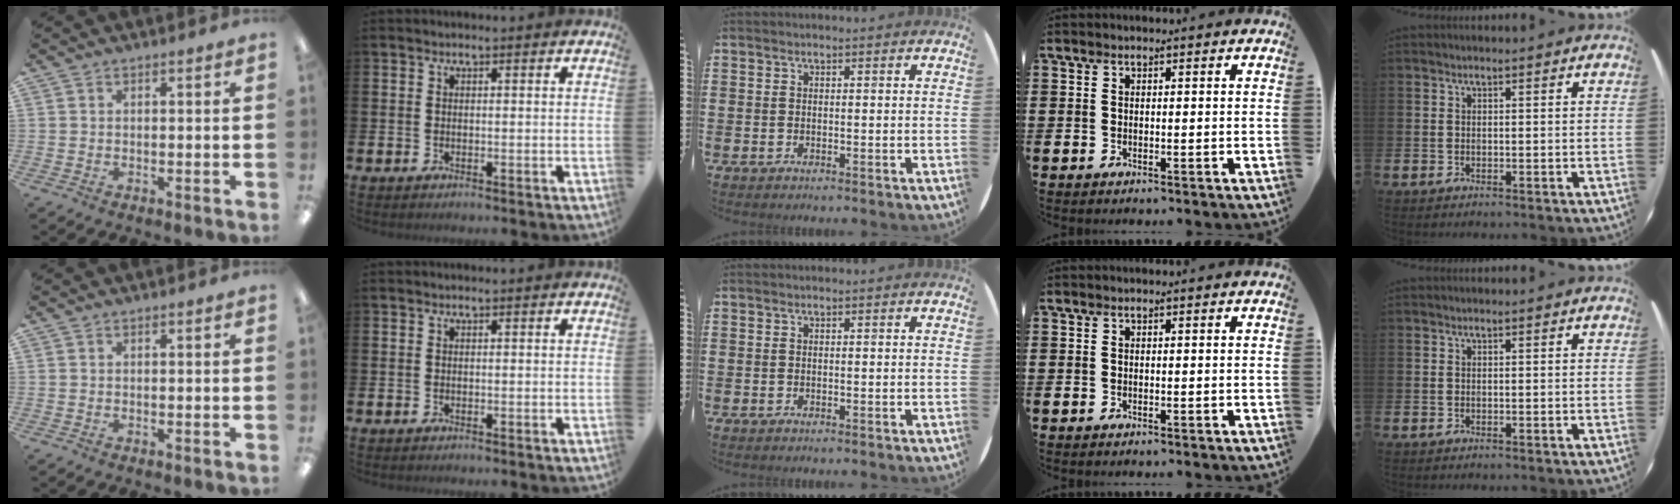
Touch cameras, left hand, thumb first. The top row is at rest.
{}